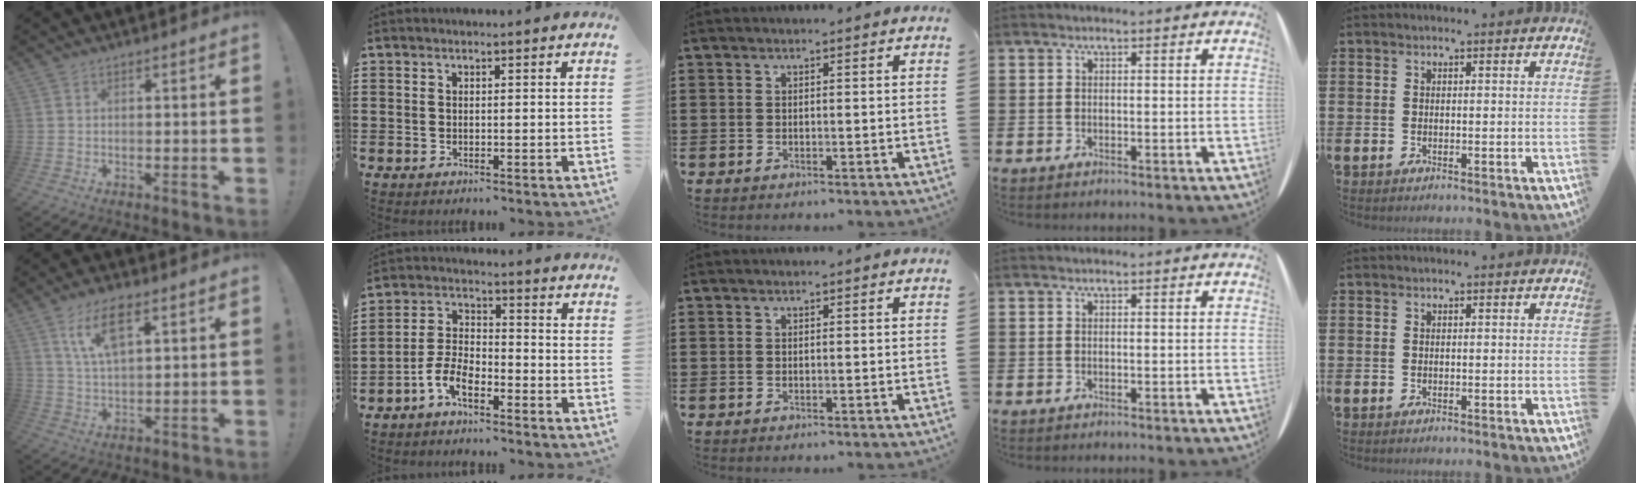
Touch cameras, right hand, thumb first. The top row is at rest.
{"thumb": {"total": 9.6, "force": [4.9, 3.7, 7.4], "torque": [-0.143, -0.001, 0.089]}, "index": {"total": 5.8, "force": [-3.8, 2.3, 3.8], "torque": [-0.101, 0.001, -0.081]}}